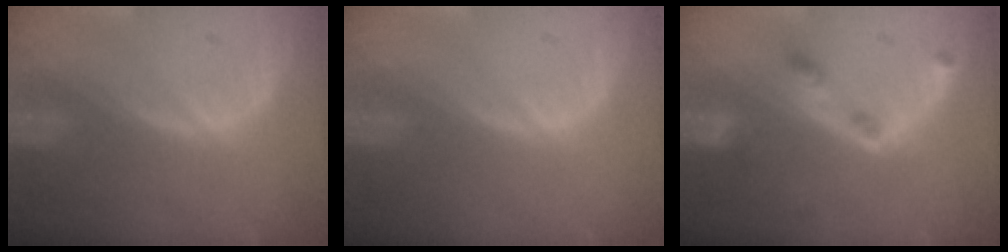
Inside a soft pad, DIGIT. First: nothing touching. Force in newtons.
{"total": 0.0}
{"total": 4.3, "press": 4.0, "slide": 1.6}